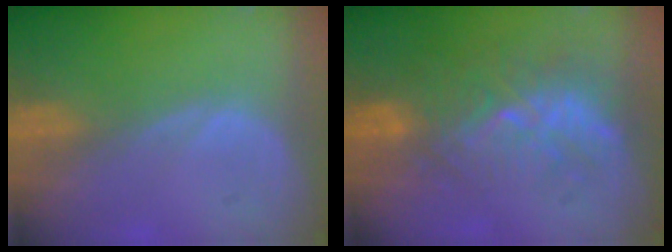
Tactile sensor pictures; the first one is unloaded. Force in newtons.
{"total": 9.3, "press": 8.6, "slide": 3.6}